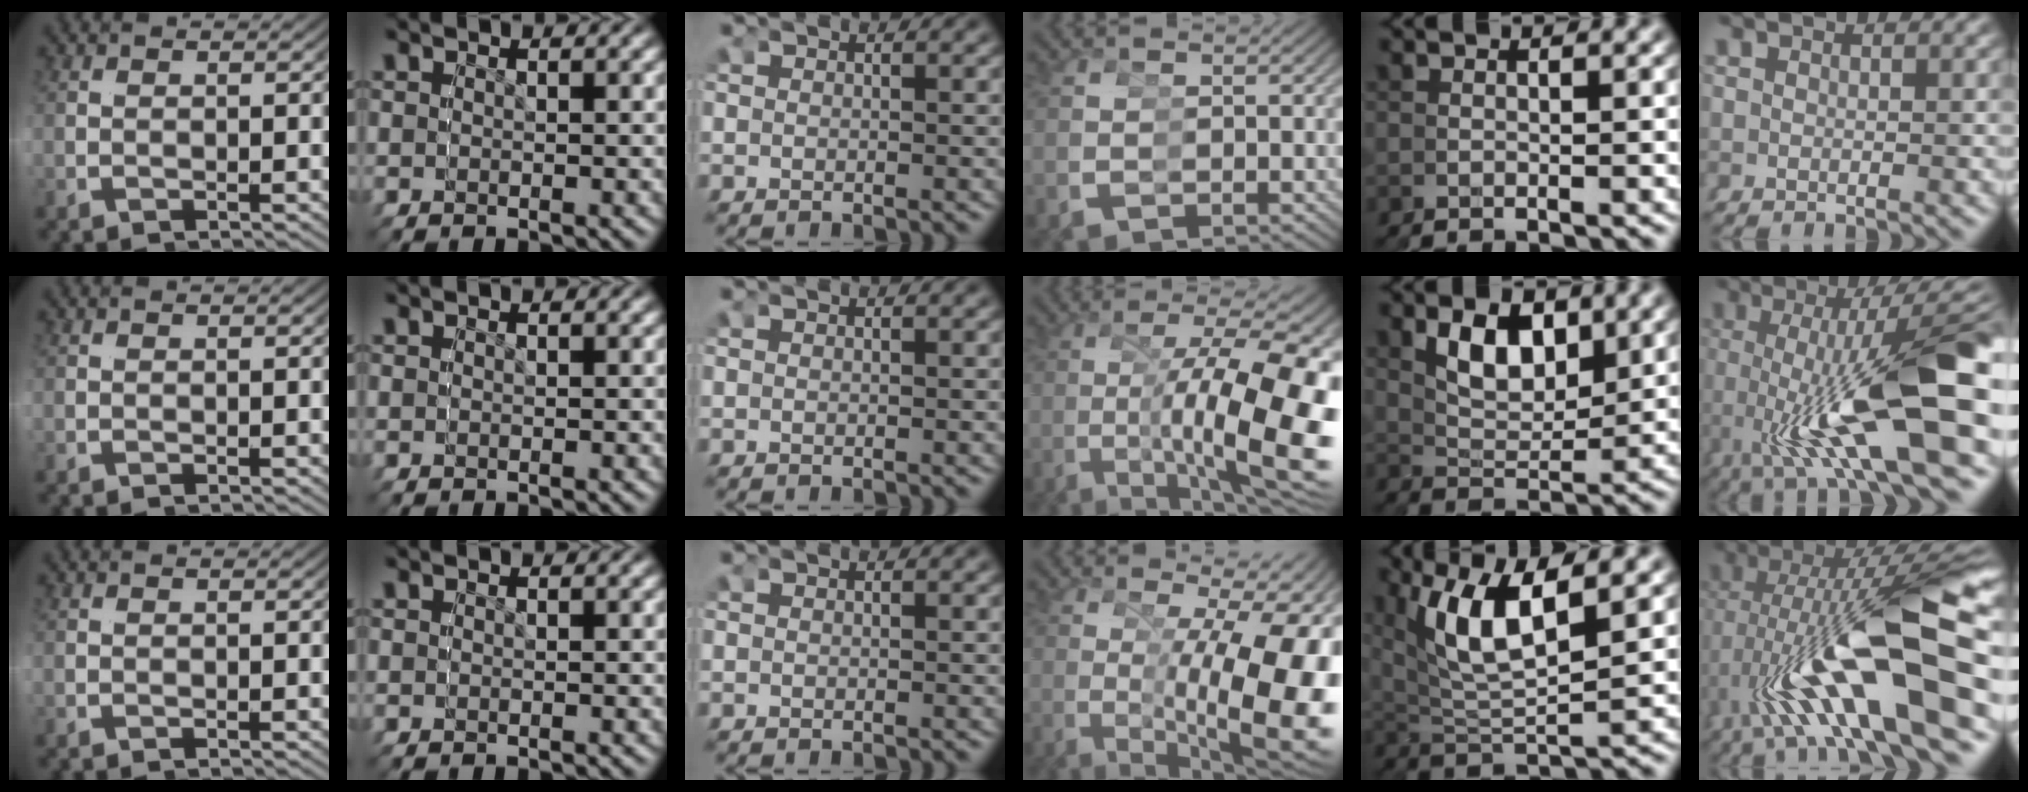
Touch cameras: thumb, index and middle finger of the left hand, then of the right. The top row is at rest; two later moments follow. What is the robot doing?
{"motion": "grasp_and_lifting", "object": "cubes"}